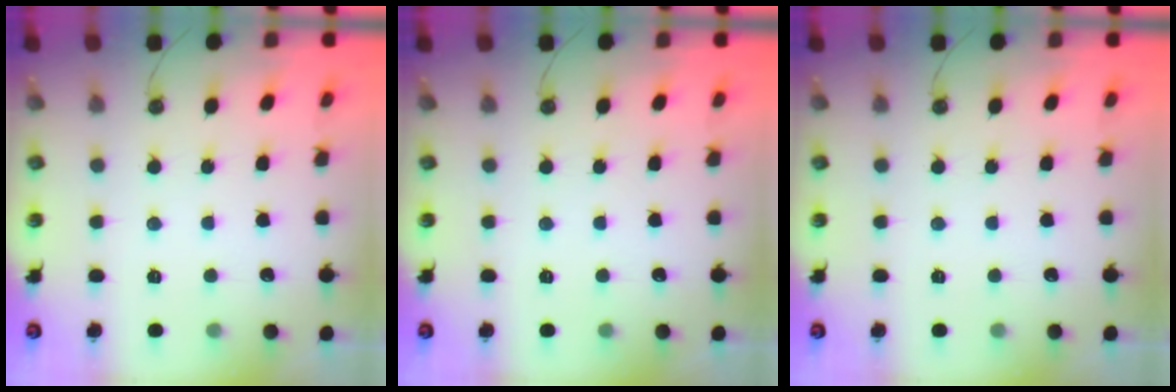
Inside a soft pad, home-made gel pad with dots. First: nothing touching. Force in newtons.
{"total": 0.0}
{"total": 0.0}